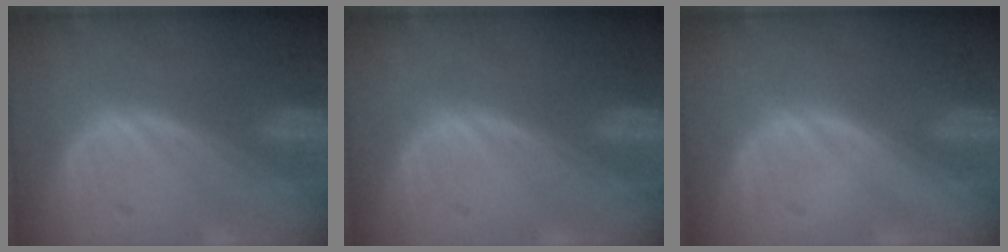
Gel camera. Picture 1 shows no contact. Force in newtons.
{"total": 0.0}
{"total": 0.0}